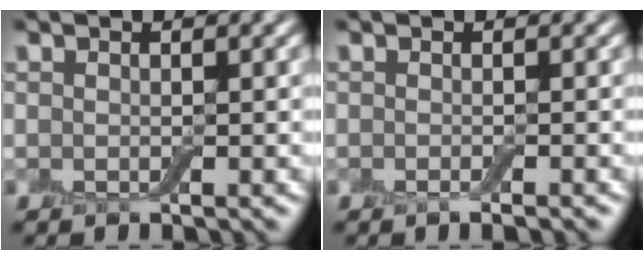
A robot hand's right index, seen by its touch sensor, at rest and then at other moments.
{"total": 1.1, "force": [-0.6, 0.2, 0.9], "torque": [-0.010, -0.005, -0.010]}